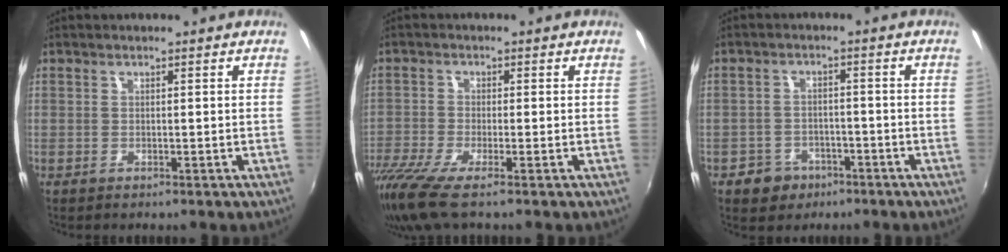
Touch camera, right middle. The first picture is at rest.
{"total": 9.0, "force": [-6.5, 0.8, 6.2], "torque": [-0.152, -0.041, -0.122]}
{"total": 6.0, "force": [-3.6, 4.5, 1.5], "torque": [-0.056, 0.011, -0.049]}